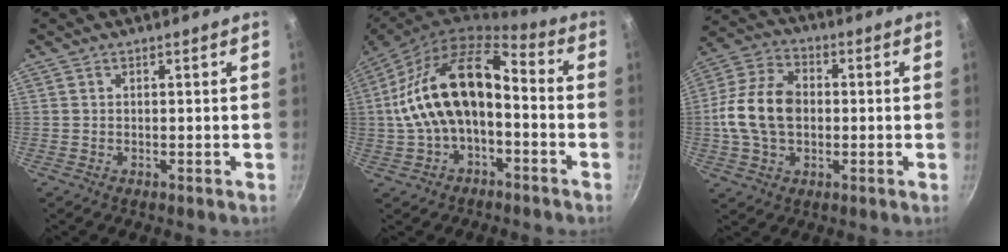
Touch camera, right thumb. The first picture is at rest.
{"total": 17.5, "force": [-1.9, 9.8, 14.4], "torque": [-0.247, 0.056, -0.043]}
{"total": 13.6, "force": [-0.2, 9.5, 9.8], "torque": [-0.174, 0.023, -0.016]}